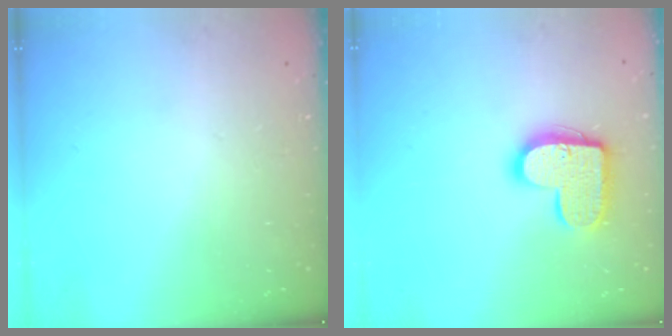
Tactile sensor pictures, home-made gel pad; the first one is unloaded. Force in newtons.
{"total": 14.4, "press": 14.4, "slide": 0.7}